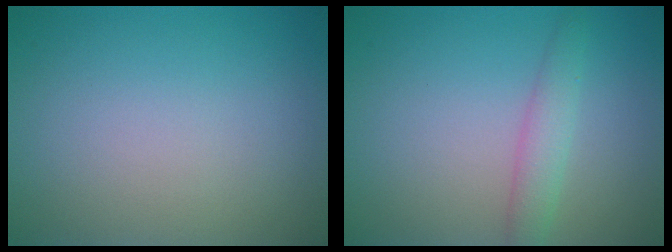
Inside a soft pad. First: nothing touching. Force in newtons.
{"total": 2.2, "press": 2.2, "slide": 0.1}